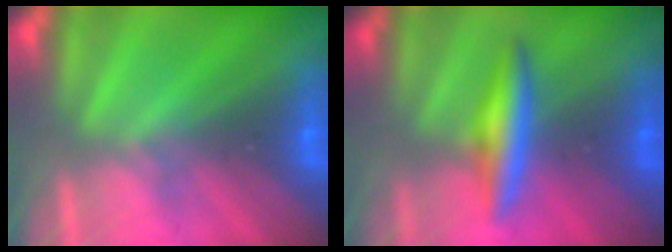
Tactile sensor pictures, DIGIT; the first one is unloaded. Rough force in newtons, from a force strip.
{"total": 2.6}